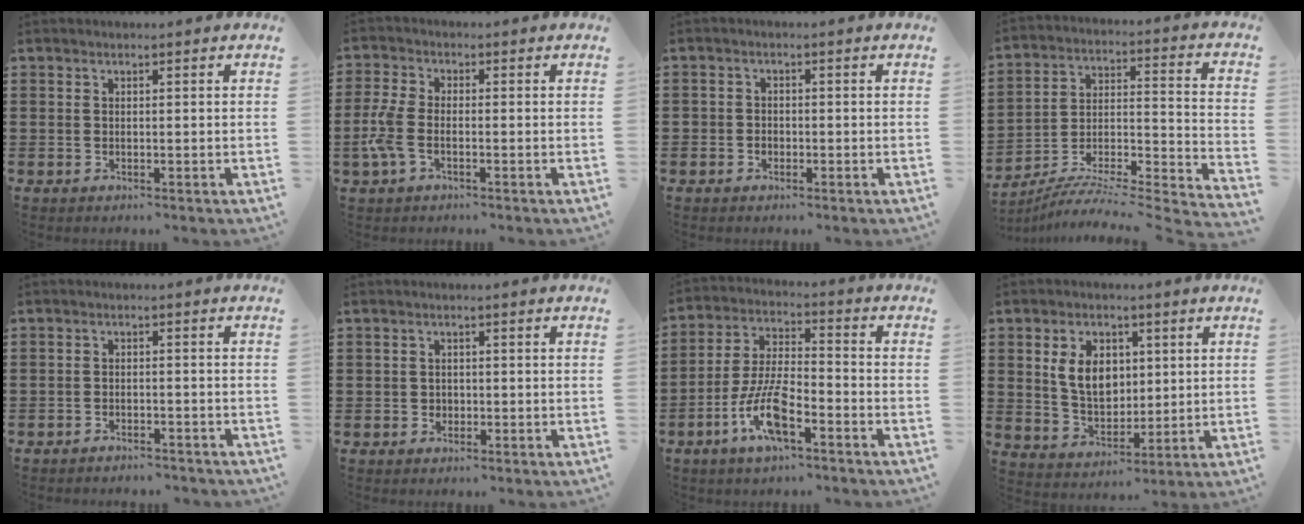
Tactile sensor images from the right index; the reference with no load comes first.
{"total": 4.4, "force": [-1.4, 2.0, 3.7], "torque": [-0.100, -0.007, -0.036]}
{"total": 1.3, "force": [-0.6, 1.1, 0.2], "torque": [-0.007, 0.002, -0.014]}
{"total": 5.5, "force": [-4.9, 0.4, 2.5], "torque": [-0.039, -0.014, -0.102]}
{"total": 1.9, "force": [-1.8, 0.4, -0.1], "torque": [-0.005, 0.004, -0.040]}
{"total": 1.2, "force": [-0.2, 1.1, 0.2], "torque": [-0.008, 0.004, -0.006]}
{"total": 9.4, "force": [-4.8, 2.9, 7.6], "torque": [-0.176, -0.008, -0.091]}
{"total": 7.4, "force": [1.6, 5.1, 5.2], "torque": [-0.106, 0.007, 0.024]}